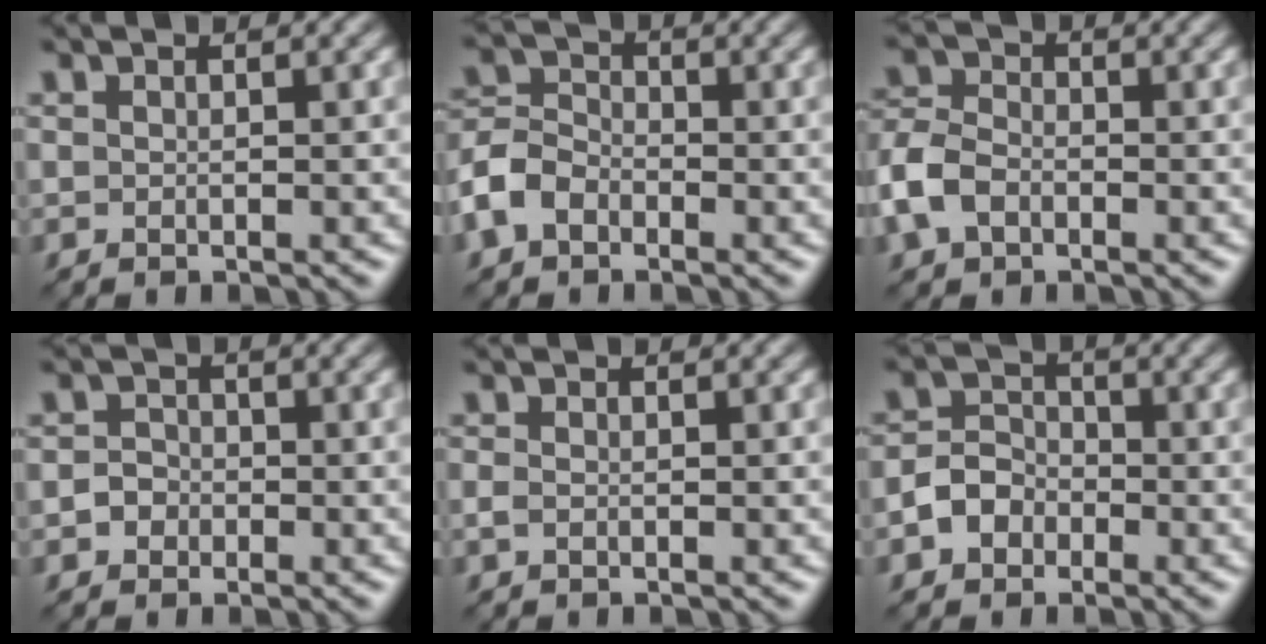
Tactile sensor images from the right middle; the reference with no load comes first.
{"total": 4.2, "force": [-2.3, 2.9, 2.0], "torque": [-0.047, 0.004, -0.060]}
{"total": 4.8, "force": [-2.0, 3.3, 2.8], "torque": [-0.069, 0.004, -0.057]}
{"total": 1.6, "force": [-0.7, 1.4, 0.4], "torque": [0.011, -0.002, -0.022]}
{"total": 0.8, "force": [-0.3, 0.5, 0.4], "torque": [-0.012, 0.000, -0.011]}
{"total": 3.1, "force": [-1.6, 2.4, 1.2], "torque": [-0.017, 0.004, -0.037]}